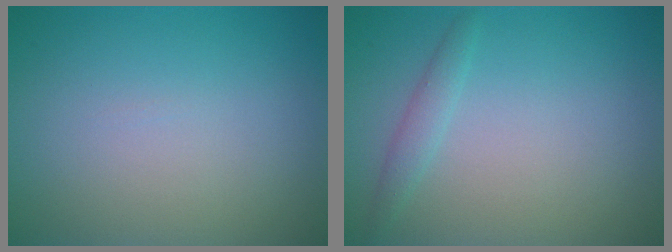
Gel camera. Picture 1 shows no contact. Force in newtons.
{"total": 1.2, "press": 1.2, "slide": 0.0}